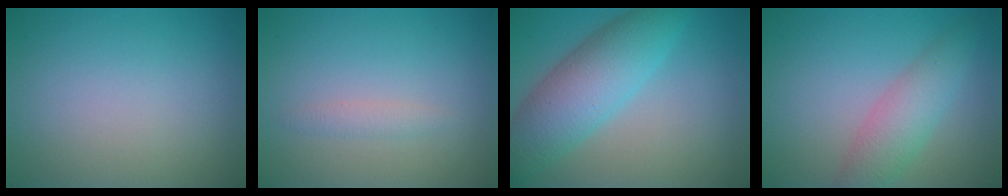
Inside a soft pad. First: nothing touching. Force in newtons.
{"total": 1.0, "press": 1.0, "slide": 0.0}
{"total": 7.0, "press": 7.0, "slide": 0.0}
{"total": 3.8, "press": 3.8, "slide": 0.1}